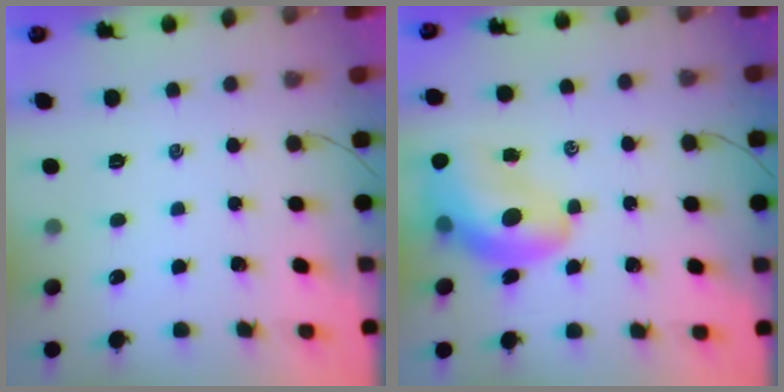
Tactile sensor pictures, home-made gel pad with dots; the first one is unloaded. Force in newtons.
{"total": 14.4, "press": 13.9, "slide": 4.0}